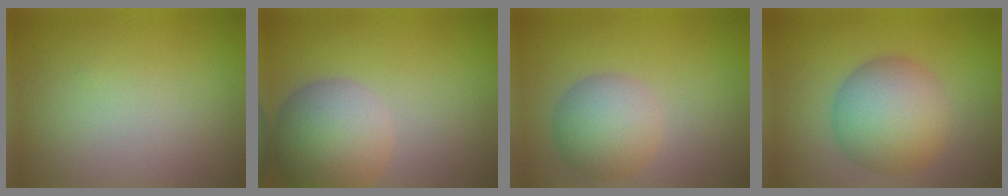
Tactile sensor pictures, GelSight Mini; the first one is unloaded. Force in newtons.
{"total": 7.6, "press": 7.5, "slide": 0.5}
{"total": 5.0, "press": 5.0, "slide": 0.3}
{"total": 7.4, "press": 7.4, "slide": 0.1}